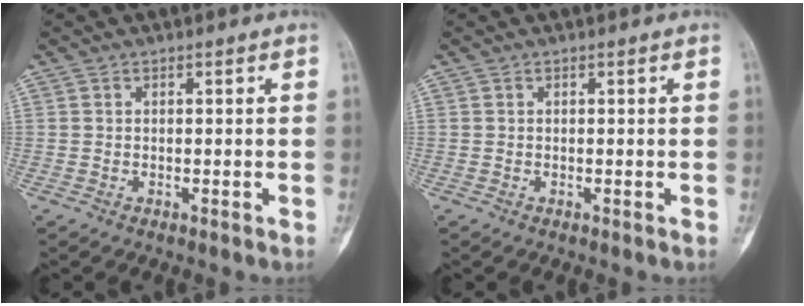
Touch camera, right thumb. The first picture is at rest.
{"total": 0.0}